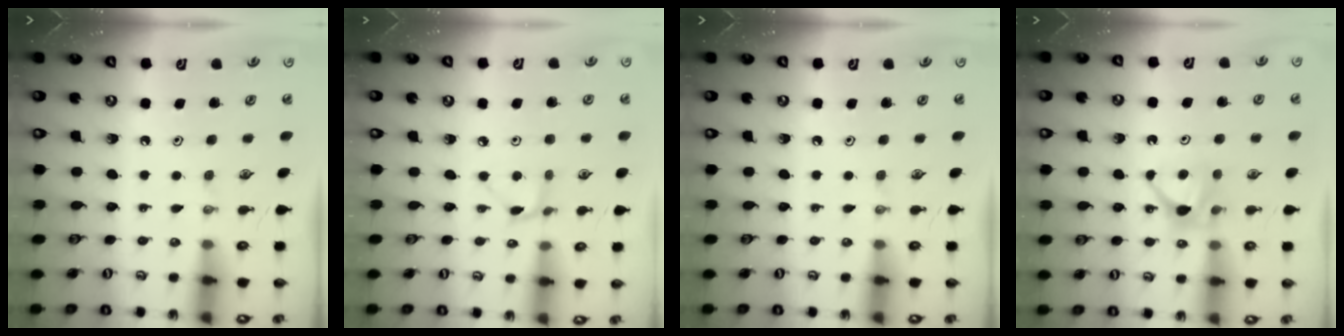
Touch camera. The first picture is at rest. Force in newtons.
{"total": 3.5, "press": 3.5, "slide": 0.4}
{"total": 0.0}
{"total": 4.5, "press": 4.5, "slide": 0.6}